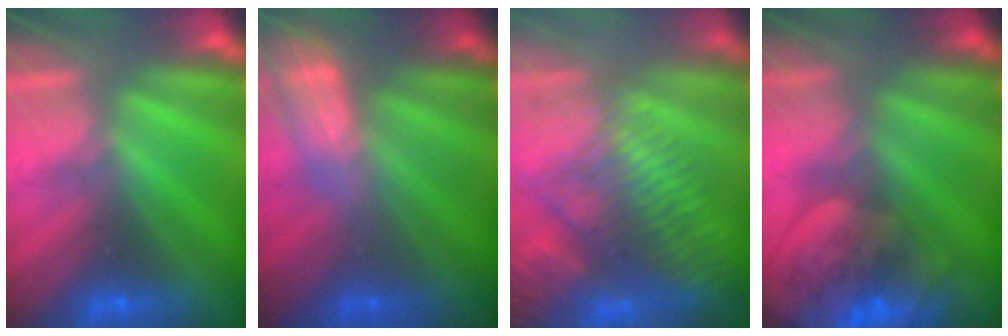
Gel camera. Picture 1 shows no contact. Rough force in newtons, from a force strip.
{"total": 2.4}
{"total": 9.6}
{"total": 5.7}